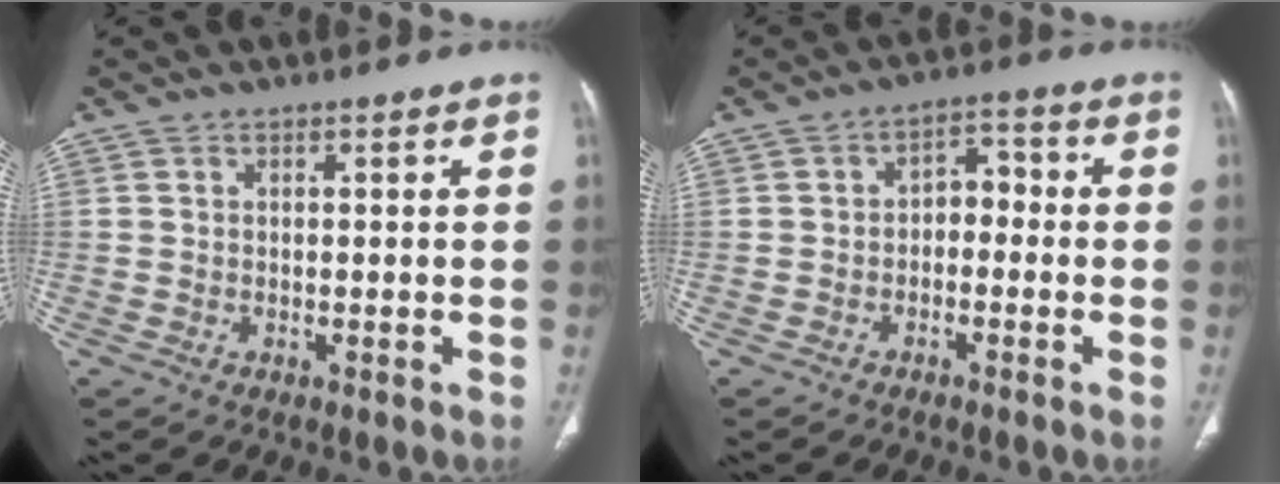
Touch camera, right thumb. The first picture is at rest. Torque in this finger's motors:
{"motor_torque": [0.03, -0.18, -0.22, 0.02, 0.03]}